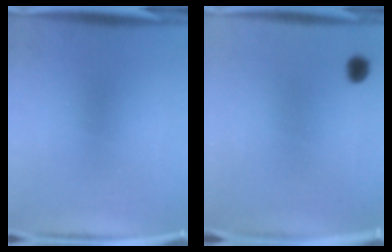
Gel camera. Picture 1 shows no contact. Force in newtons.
{"total": 2.3}